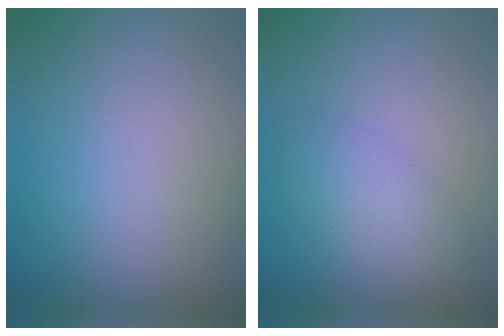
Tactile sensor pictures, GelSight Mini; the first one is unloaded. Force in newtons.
{"total": 2.5, "press": 2.5, "slide": 0.1}